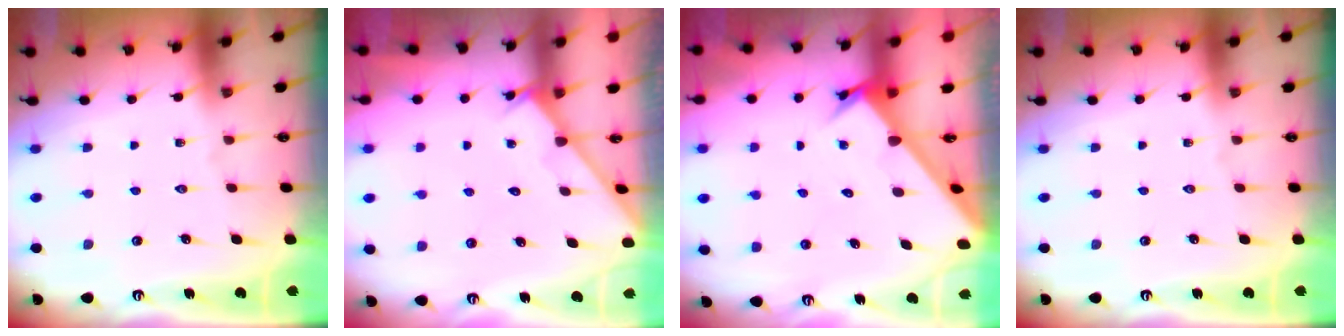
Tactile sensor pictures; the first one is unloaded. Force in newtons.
{"total": 2.2, "press": 2.2, "slide": 0.2}
{"total": 2.6, "press": 2.6, "slide": 0.3}
{"total": 0.0}